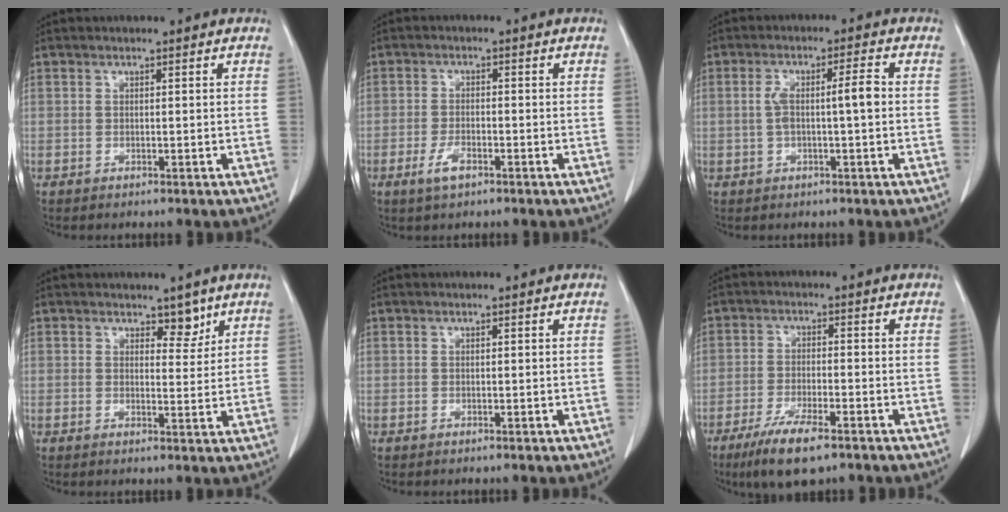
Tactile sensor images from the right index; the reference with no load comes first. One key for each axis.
{"total": 3.3, "fx": -1.9, "fy": 1.2, "fz": 2.5, "tx": -0.053, "ty": 0.000, "tz": -0.034}
{"total": 5.2, "fx": 0.0, "fy": 0.7, "fz": 5.2, "tx": -0.101, "ty": 0.018, "tz": 0.001}
{"total": 3.0, "fx": 2.2, "fy": 1.5, "fz": 1.4, "tx": -0.012, "ty": -0.005, "tz": 0.034}
{"total": 0.0}
{"total": 8.1, "fx": -5.4, "fy": 1.4, "fz": 5.9, "tx": -0.109, "ty": -0.016, "tz": -0.091}